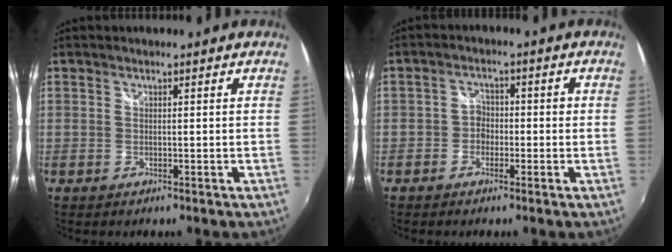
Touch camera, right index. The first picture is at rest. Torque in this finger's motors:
{"motor_torque": [-0.04, -0.07, 0.01, 0.03]}